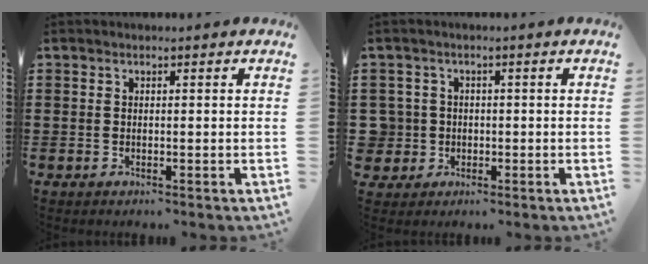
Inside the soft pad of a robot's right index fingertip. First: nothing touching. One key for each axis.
{"total": 3.5, "fx": -0.6, "fy": 3.4, "fz": 0.3, "tx": -0.036, "ty": 0.004, "tz": -0.018}